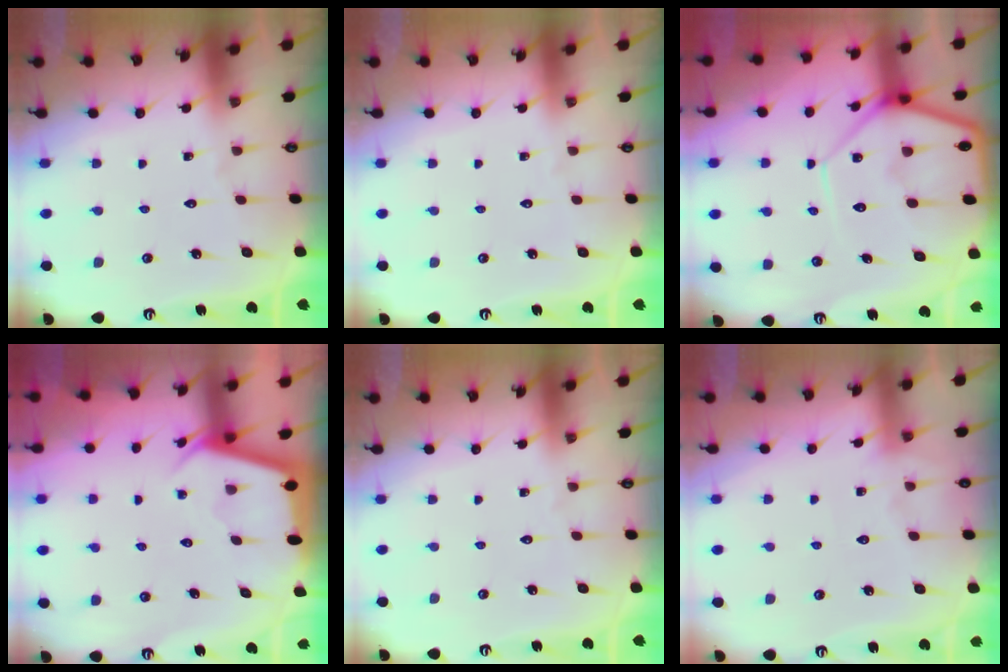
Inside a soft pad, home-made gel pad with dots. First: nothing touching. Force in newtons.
{"total": 0.0}
{"total": 11.4, "press": 11.3, "slide": 0.7}
{"total": 2.8, "press": 2.8, "slide": 0.4}
{"total": 0.0}
{"total": 6.0, "press": 5.9, "slide": 0.7}